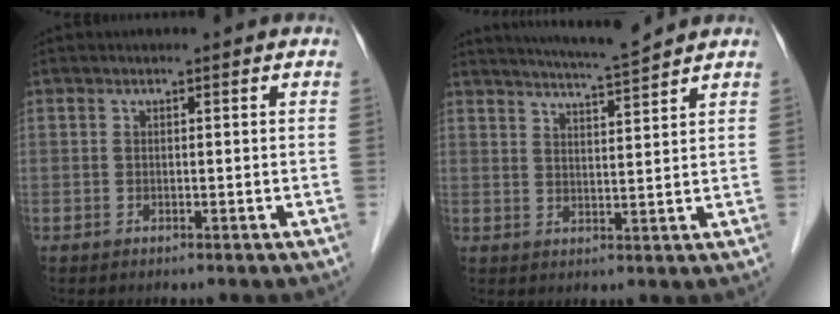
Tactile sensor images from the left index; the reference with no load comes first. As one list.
[{"total": 7.0, "force": [6.5, -1.1, 2.3], "torque": [-0.049, -0.002, 0.109]}]